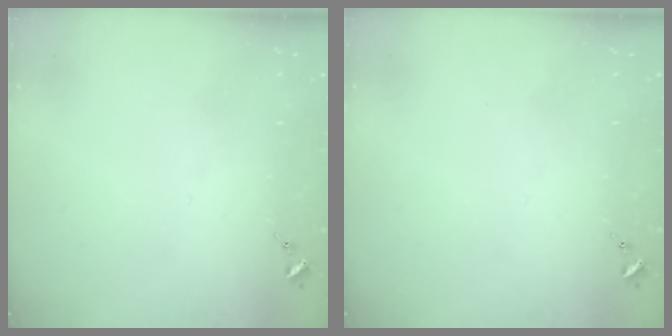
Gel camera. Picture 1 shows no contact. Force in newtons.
{"total": 0.0}